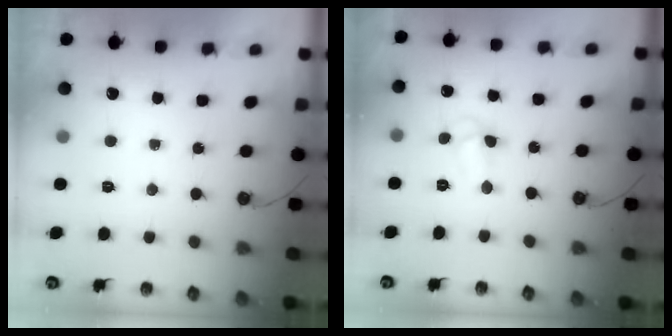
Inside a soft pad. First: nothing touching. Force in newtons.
{"total": 3.9, "press": 3.9, "slide": 0.3}